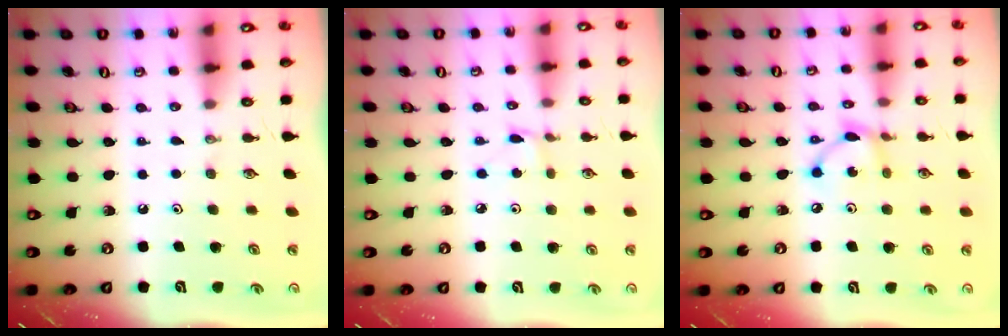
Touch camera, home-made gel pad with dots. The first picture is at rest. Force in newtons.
{"total": 1.9, "press": 1.9, "slide": 0.2}
{"total": 6.9, "press": 6.9, "slide": 0.2}